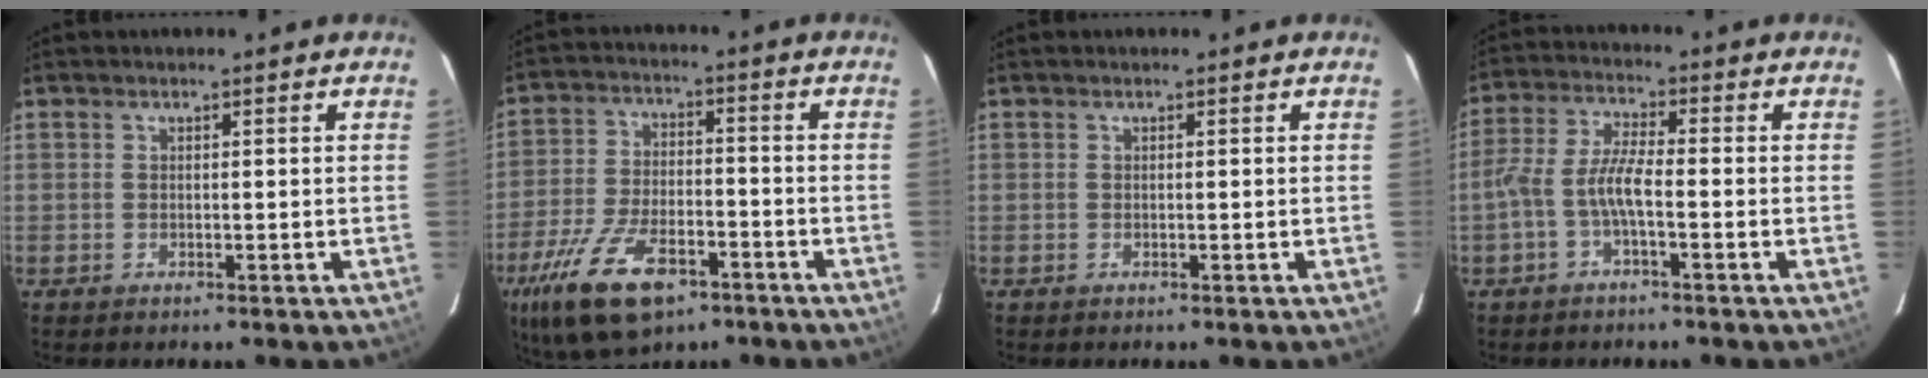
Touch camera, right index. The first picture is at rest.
{"total": 17.6, "force": [-10.2, 8.5, 11.4], "torque": [-0.253, -0.027, -0.180]}
{"total": 0.0}
{"total": 5.9, "force": [-2.1, 1.1, 5.4], "torque": [-0.123, 0.012, -0.041]}